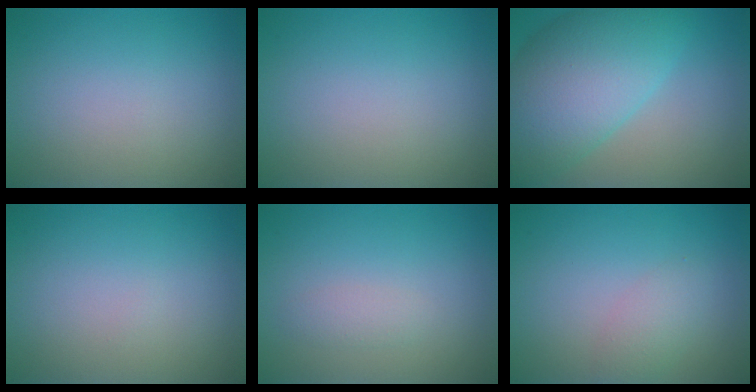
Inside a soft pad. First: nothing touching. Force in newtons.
{"total": 0.0}
{"total": 10.1, "press": 10.1, "slide": 0.3}
{"total": 0.0}
{"total": 1.1, "press": 1.1, "slide": 0.1}
{"total": 1.8, "press": 1.8, "slide": 0.0}